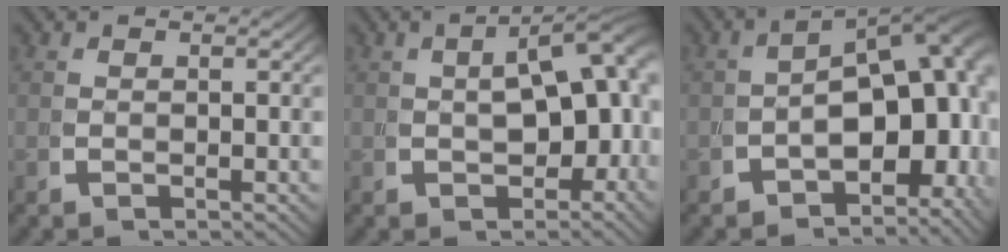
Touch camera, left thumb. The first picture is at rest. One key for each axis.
{"total": 7.7, "fx": 0.1, "fy": 4.4, "fz": 6.3, "tx": -0.076, "ty": -0.003, "tz": 0.010}
{"total": 13.4, "fx": -1.2, "fy": 8.6, "fz": 10.2, "tx": -0.132, "ty": -0.037, "tz": -0.007}